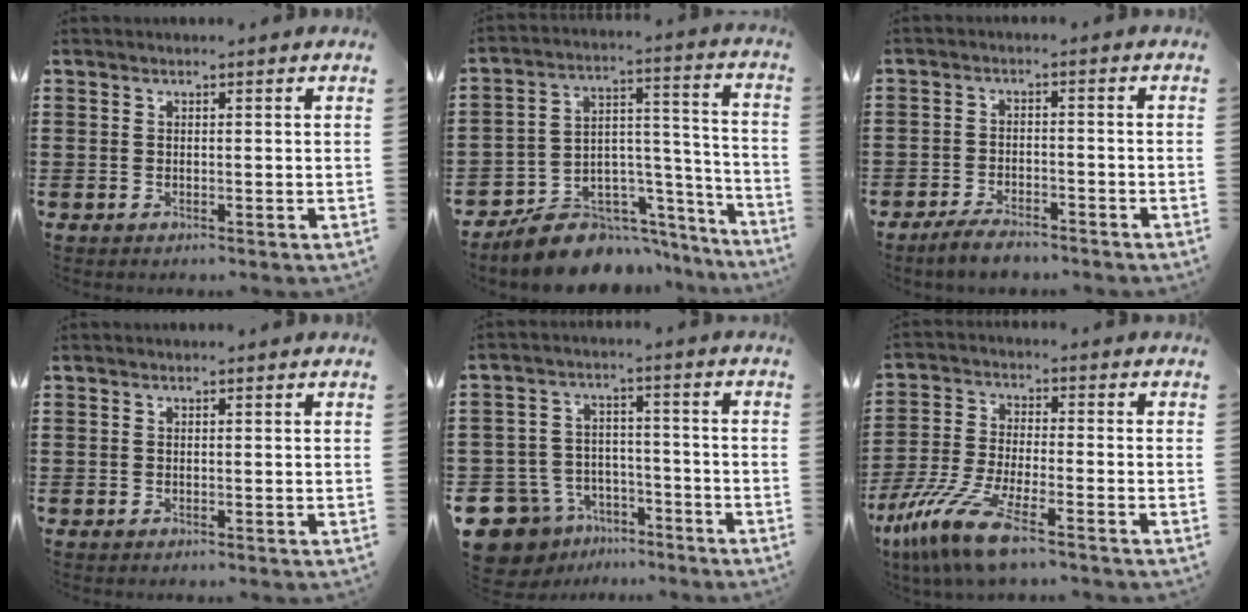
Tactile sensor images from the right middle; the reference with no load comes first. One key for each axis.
{"total": 8.8, "fx": -7.6, "fy": 4.2, "fz": 1.1, "tx": -0.017, "ty": 0.020, "tz": -0.136}
{"total": 3.7, "fx": -3.4, "fy": 0.8, "fz": 1.3, "tx": -0.030, "ty": 0.005, "tz": -0.069}
{"total": 0.0}
{"total": 8.4, "fx": -6.8, "fy": 4.8, "fz": 1.3, "tx": -0.061, "ty": 0.020, "tz": -0.135}
{"total": 11.1, "fx": -7.8, "fy": 1.7, "fz": 7.6, "tx": -0.182, "ty": -0.006, "tz": -0.161}